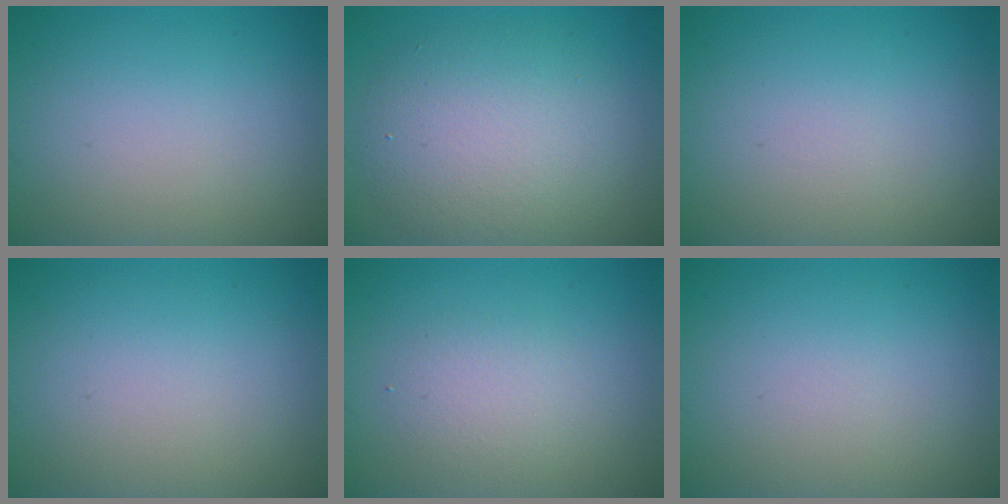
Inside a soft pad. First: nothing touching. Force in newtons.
{"total": 6.5, "press": 6.5, "slide": 0.3}
{"total": 0.0}
{"total": 0.0}
{"total": 1.9, "press": 1.9, "slide": 0.2}
{"total": 0.0}